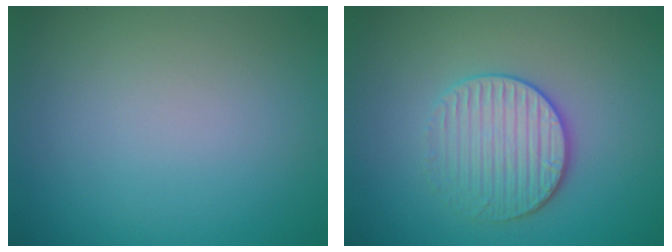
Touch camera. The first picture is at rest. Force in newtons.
{"total": 3.4, "press": 3.2, "slide": 1.2}